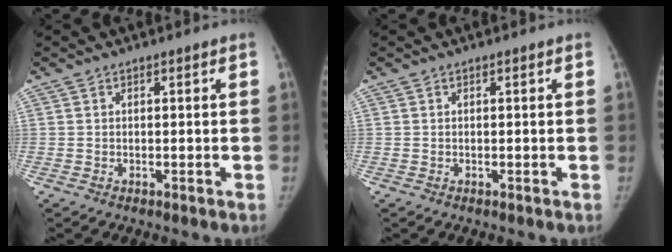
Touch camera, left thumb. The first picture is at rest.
{"total": 0.0}